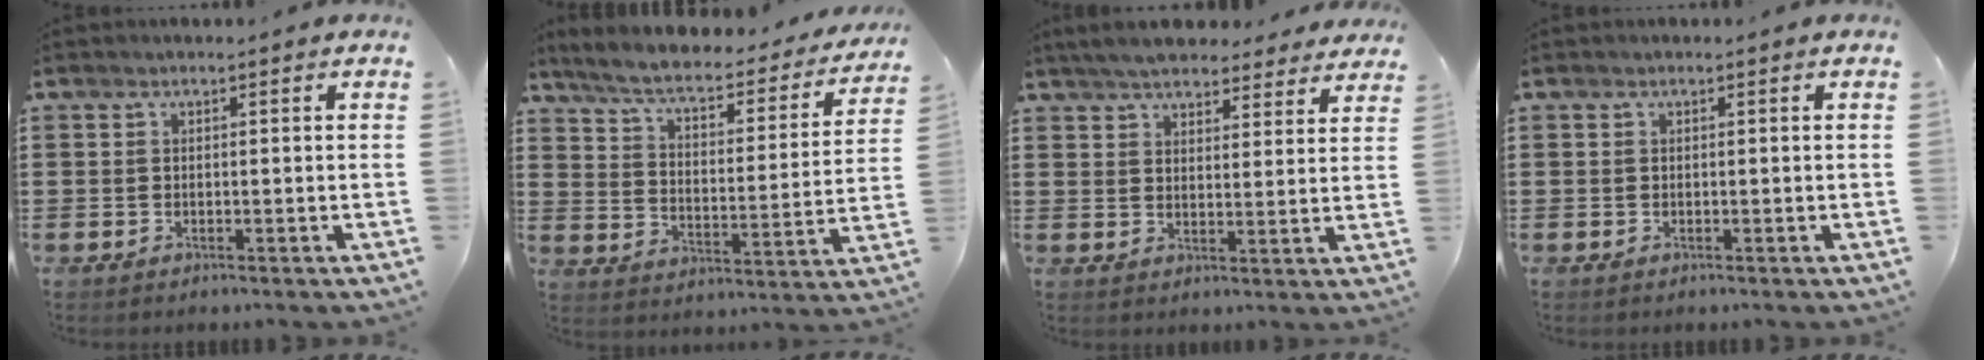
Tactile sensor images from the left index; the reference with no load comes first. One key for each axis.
{"total": 5.4, "fx": 4.4, "fy": 0.9, "fz": 3.0, "tx": -0.079, "ty": -0.031, "tz": 0.068}
{"total": 5.3, "fx": 5.0, "fy": 0.9, "fz": 1.4, "tx": -0.045, "ty": -0.012, "tz": 0.094}
{"total": 0.0}